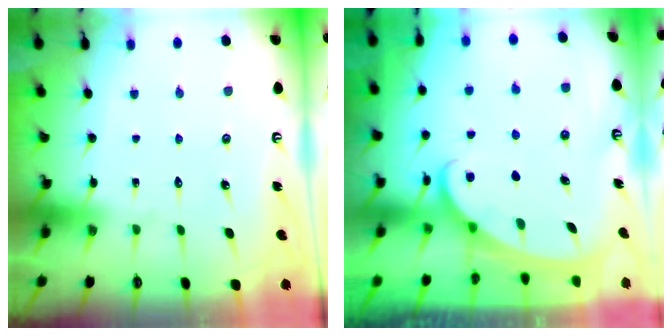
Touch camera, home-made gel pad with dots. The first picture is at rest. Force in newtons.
{"total": 2.1, "press": 2.0, "slide": 0.3}